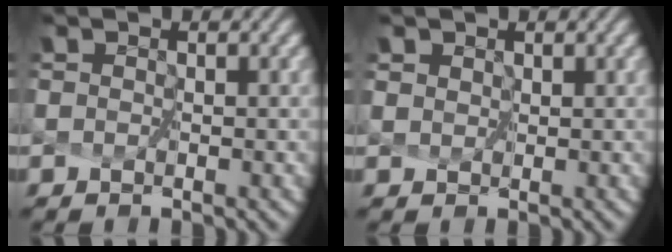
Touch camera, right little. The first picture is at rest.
{"total": 2.1, "force": [1.0, 1.5, 1.0], "torque": [-0.018, 0.016, 0.008]}